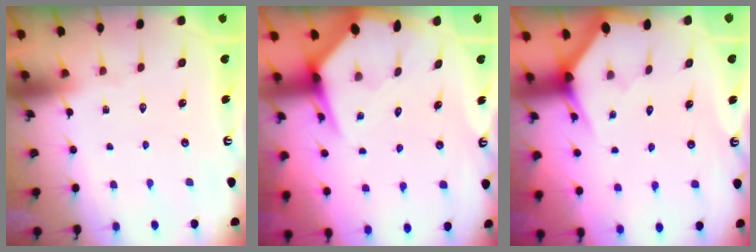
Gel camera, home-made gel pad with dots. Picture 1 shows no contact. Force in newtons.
{"total": 5.4, "press": 5.4, "slide": 0.6}
{"total": 2.9, "press": 2.9, "slide": 0.1}